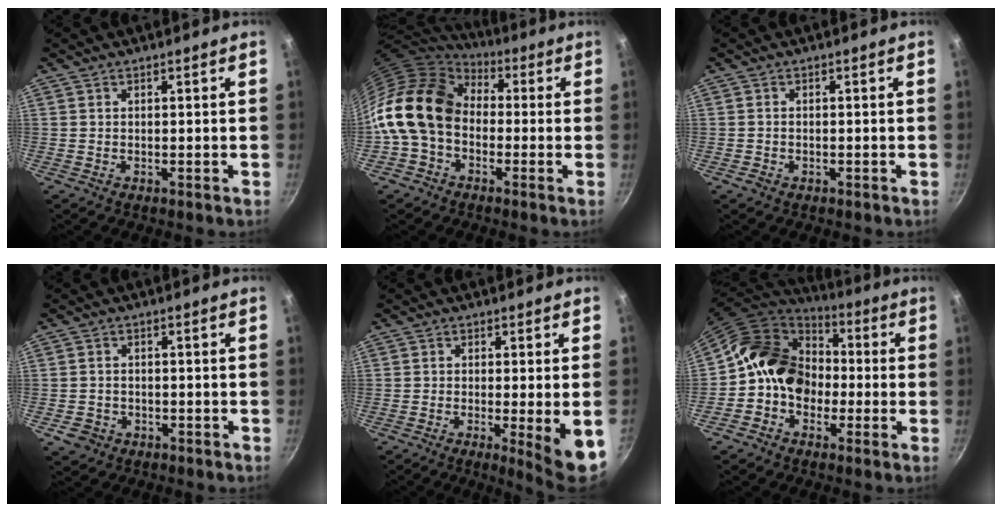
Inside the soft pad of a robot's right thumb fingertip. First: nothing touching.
{"total": 17.7, "force": [-0.5, 13.2, 11.8], "torque": [-0.208, 0.041, -0.028]}
{"total": 1.3, "force": [-0.7, 0.9, 0.6], "torque": [-0.012, 0.005, -0.012]}
{"total": 3.8, "force": [-1.6, 3.1, 1.4], "torque": [-0.022, 0.017, -0.018]}
{"total": 7.7, "force": [-2.0, 0.7, 7.4], "torque": [-0.102, -0.007, -0.024]}
{"total": 15.6, "force": [-1.1, 12.7, 8.9], "torque": [-0.108, 0.047, -0.037]}